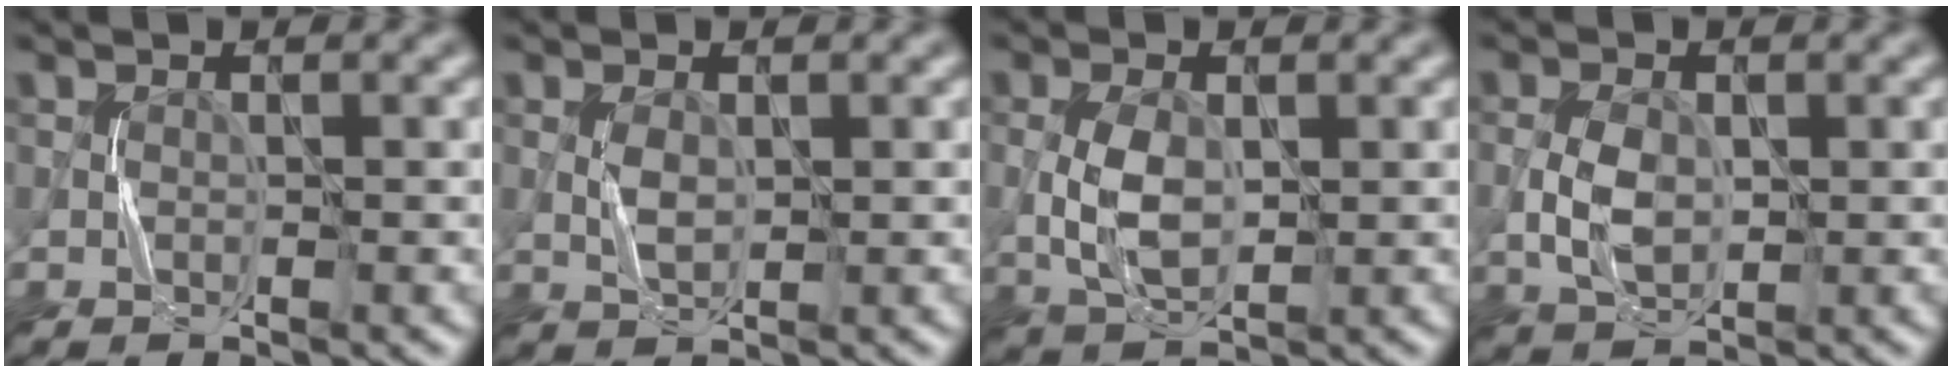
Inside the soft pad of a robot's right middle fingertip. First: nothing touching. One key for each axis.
{"total": 1.5, "fx": 0.4, "fy": 0.8, "fz": 1.2, "tx": -0.028, "ty": 0.001, "tz": 0.010}
{"total": 3.8, "fx": 0.0, "fy": 2.2, "fz": 3.1, "tx": -0.074, "ty": -0.002, "tz": 0.006}
{"total": 3.2, "fx": 0.0, "fy": 2.1, "fz": 2.3, "tx": -0.053, "ty": 0.001, "tz": 0.003}